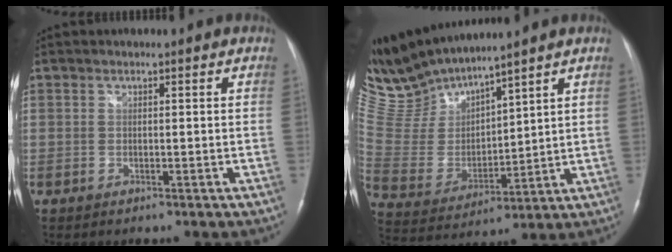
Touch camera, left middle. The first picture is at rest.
{"total": 11.1, "force": [10.9, 0.5, 2.0], "torque": [-0.072, 0.004, 0.242]}